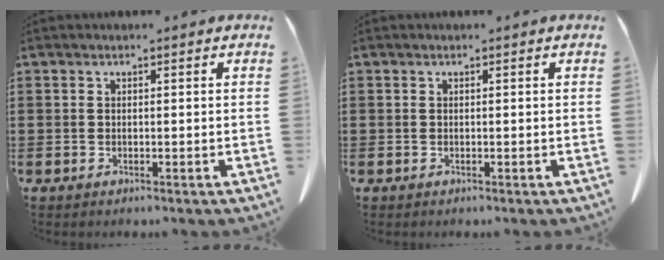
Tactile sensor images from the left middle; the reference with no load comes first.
{"total": 0.0}